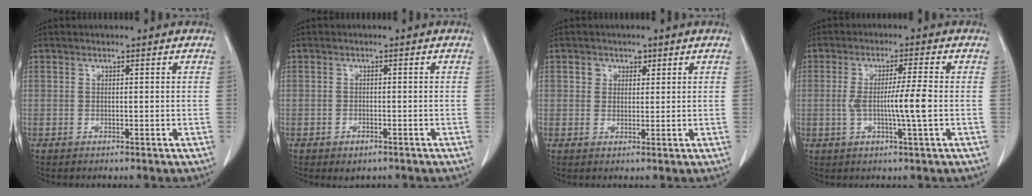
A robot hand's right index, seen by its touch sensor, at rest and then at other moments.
{"total": 2.0, "force": [-1.3, 1.1, 1.1], "torque": [-0.014, 0.000, -0.009]}
{"total": 2.2, "force": [1.1, 1.9, 0.5], "torque": [-0.002, 0.000, 0.012]}
{"total": 6.3, "force": [-0.8, -0.7, 6.2], "torque": [-0.112, -0.003, -0.013]}